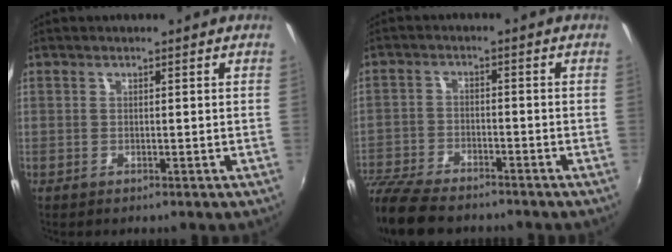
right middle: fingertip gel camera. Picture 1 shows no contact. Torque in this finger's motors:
{"motor_torque": [1.05, -1.09, 0.23, 0.15]}